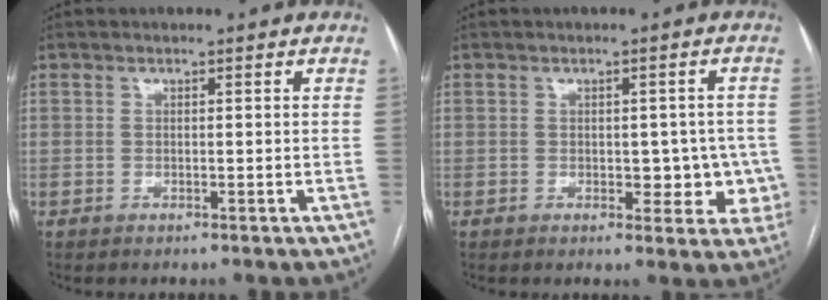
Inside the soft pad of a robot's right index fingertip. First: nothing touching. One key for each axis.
{"total": 5.8, "fx": -0.9, "fy": 3.4, "fz": 4.7, "tx": -0.037, "ty": 0.016, "tz": -0.005}